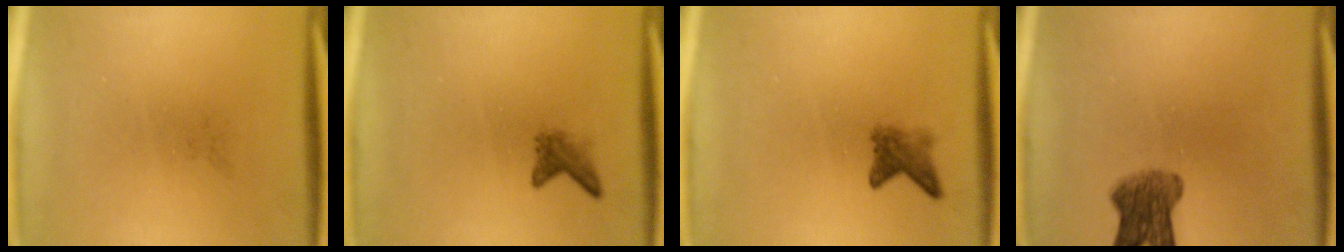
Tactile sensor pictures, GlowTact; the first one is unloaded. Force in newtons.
{"total": 1.7}
{"total": 2.3}
{"total": 5.7}